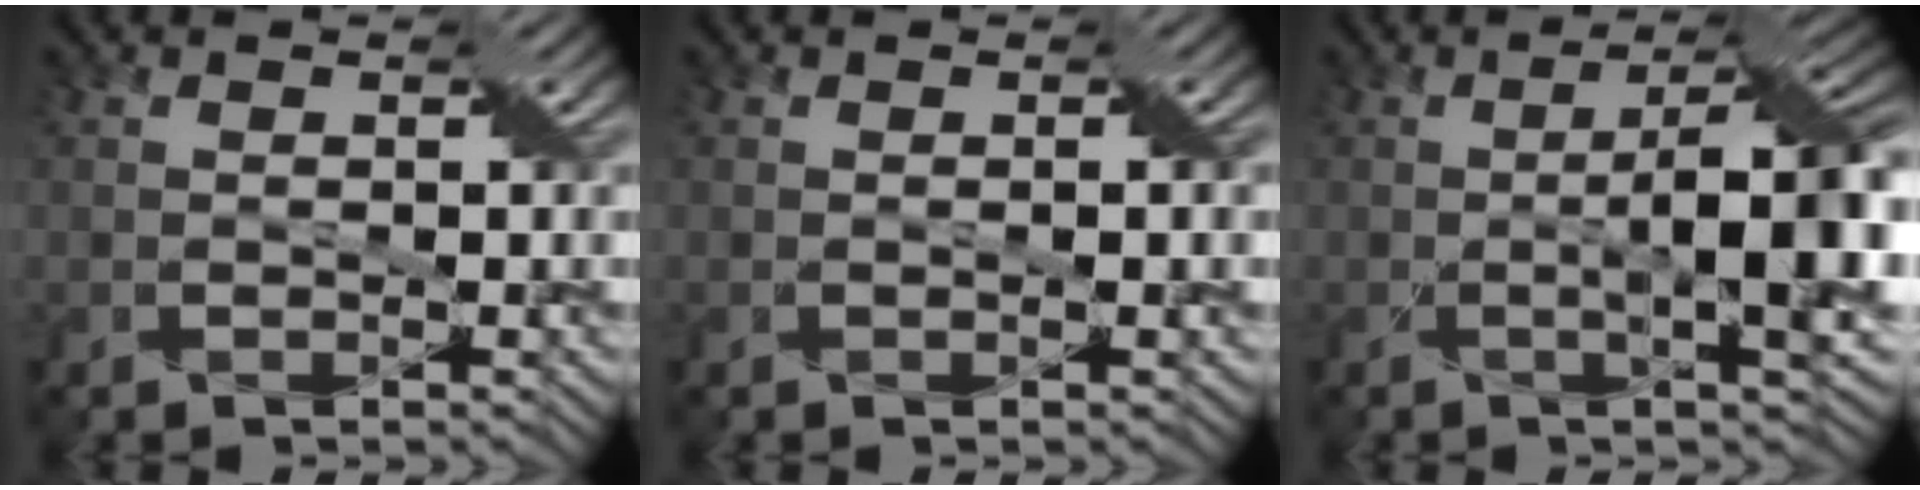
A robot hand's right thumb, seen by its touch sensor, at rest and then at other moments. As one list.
[{"total": 0.9, "force": [0.0, 0.0, 0.9], "torque": [-0.014, 0.002, 0.000]}, {"total": 10.2, "force": [-0.9, 2.5, 9.8], "torque": [-0.150, 0.008, -0.012]}]